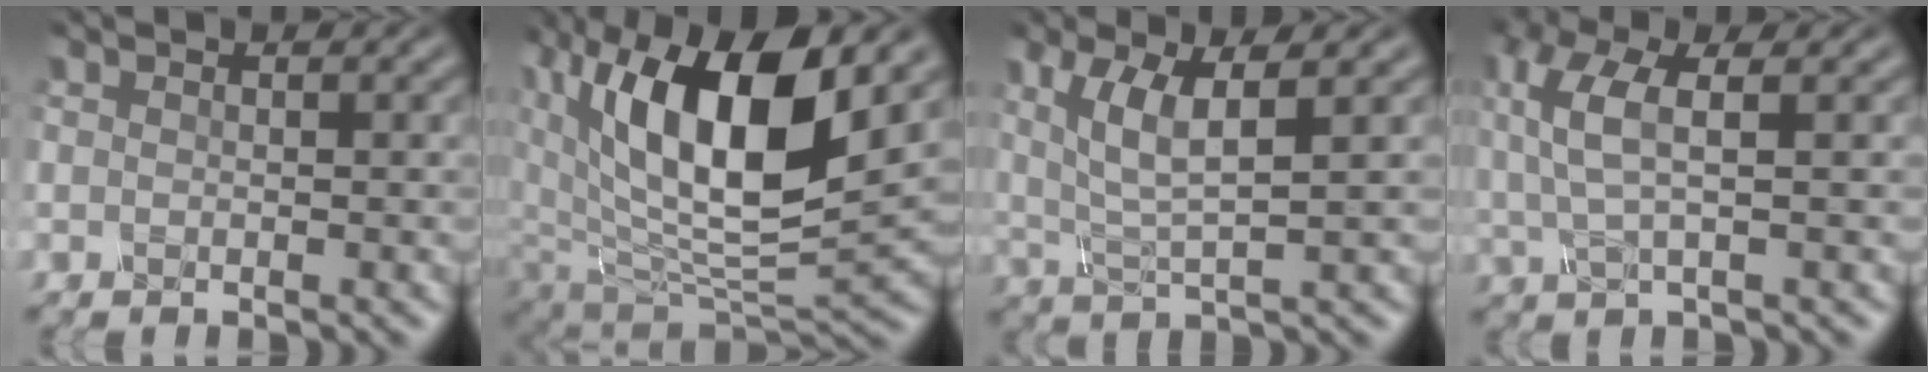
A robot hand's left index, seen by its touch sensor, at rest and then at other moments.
{"total": 13.5, "force": [4.5, 7.0, 10.6], "torque": [-0.173, -0.003, 0.084]}
{"total": 5.3, "force": [1.6, 1.6, 4.9], "torque": [-0.104, -0.003, 0.034]}
{"total": 4.6, "force": [1.0, 1.7, 4.1], "torque": [-0.104, 0.003, 0.019]}